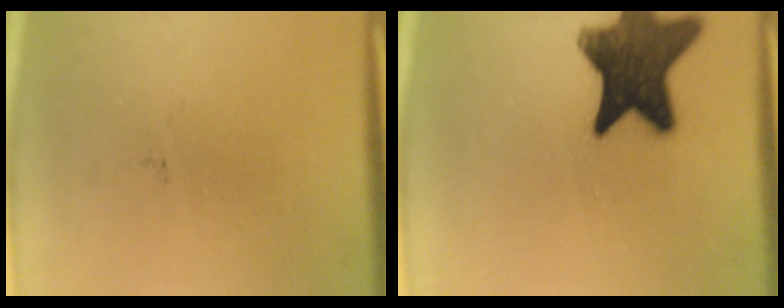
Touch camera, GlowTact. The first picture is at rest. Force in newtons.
{"total": 14.6}